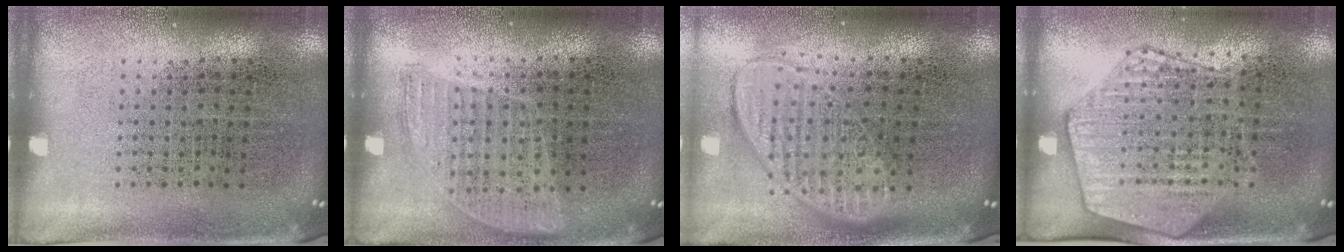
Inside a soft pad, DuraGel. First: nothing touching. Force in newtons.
{"total": 0.8, "press": 0.8, "slide": 0.3}
{"total": 2.0, "press": 1.5, "slide": 1.2}
{"total": 2.1, "press": 1.9, "slide": 0.8}